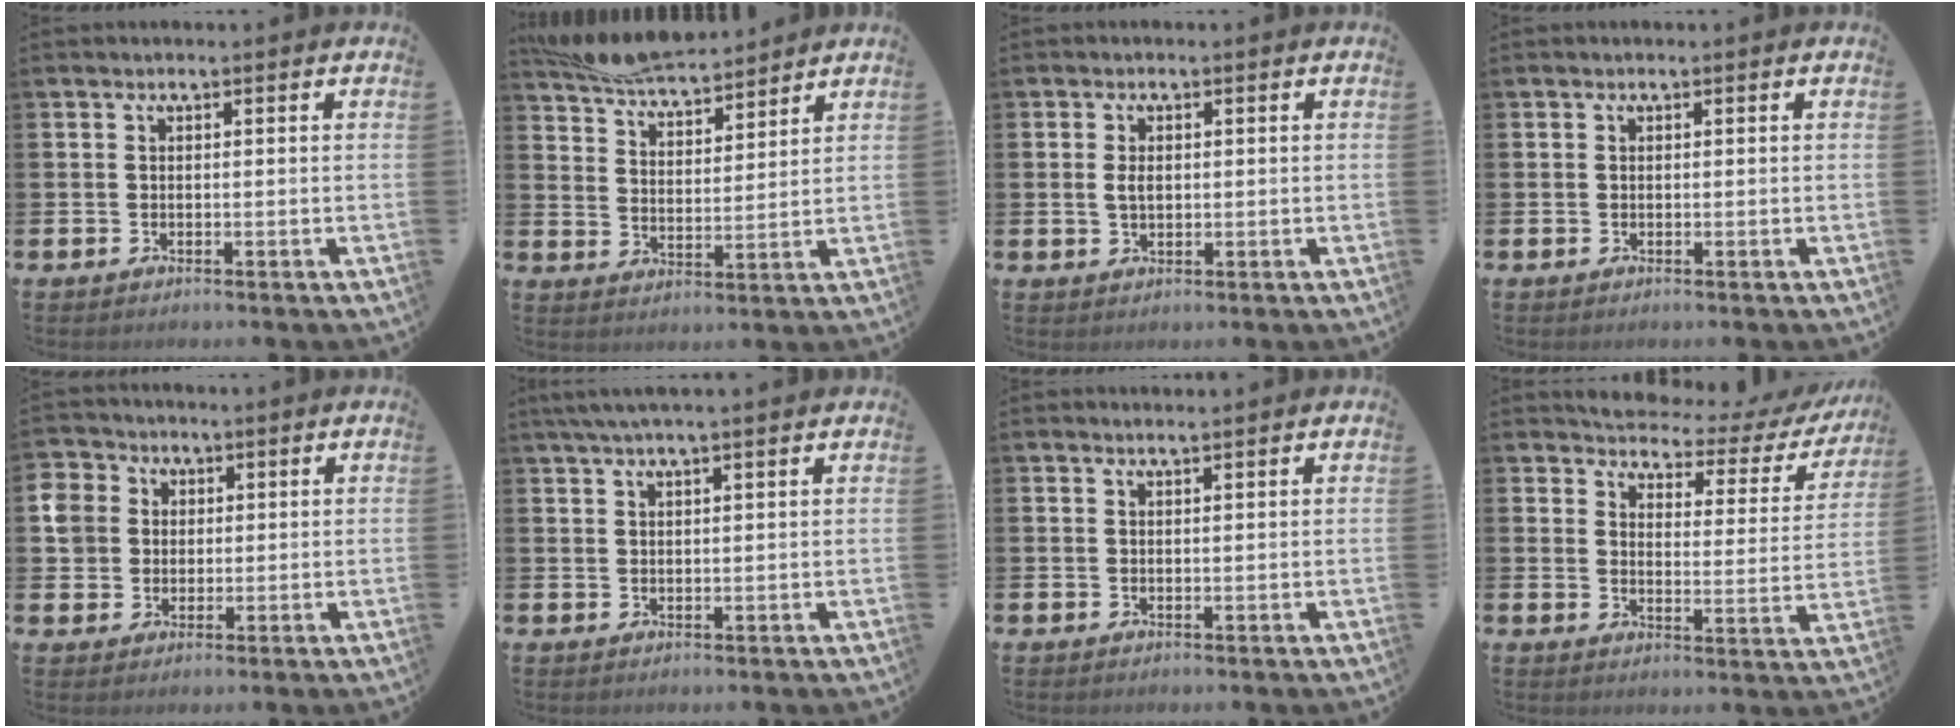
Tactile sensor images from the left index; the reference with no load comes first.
{"total": 7.6, "force": [7.3, 1.0, 1.7], "torque": [-0.059, -0.037, 0.135]}
{"total": 1.9, "force": [0.4, 1.1, 1.4], "torque": [-0.014, -0.001, 0.003]}
{"total": 0.0}
{"total": 5.7, "force": [2.0, 5.2, 0.8], "torque": [-0.026, 0.010, 0.034]}
{"total": 3.0, "force": [2.6, 0.0, 1.7], "torque": [-0.036, -0.001, 0.046]}
{"total": 0.9, "force": [0.9, -0.1, 0.1], "torque": [0.006, -0.005, 0.016]}
{"total": 4.0, "force": [3.8, 1.2, 0.7], "torque": [-0.027, -0.038, 0.054]}